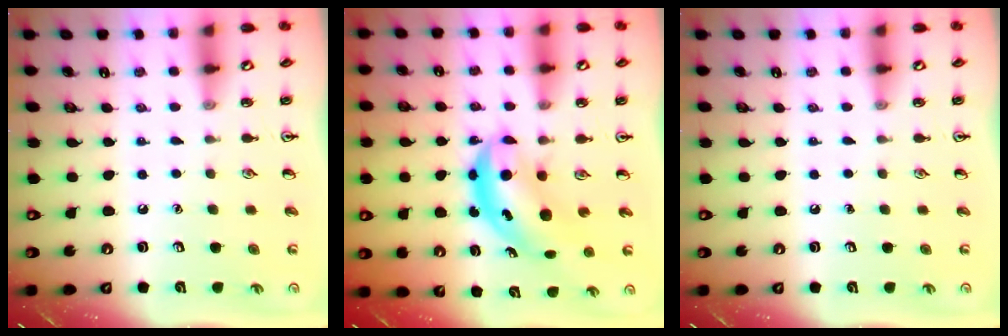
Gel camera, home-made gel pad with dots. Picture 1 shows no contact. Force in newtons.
{"total": 5.7, "press": 5.5, "slide": 1.3}
{"total": 0.0}